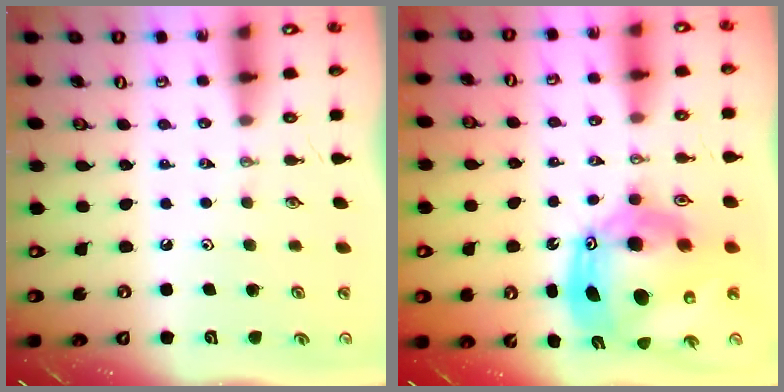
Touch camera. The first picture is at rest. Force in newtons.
{"total": 18.0, "press": 17.9, "slide": 1.6}